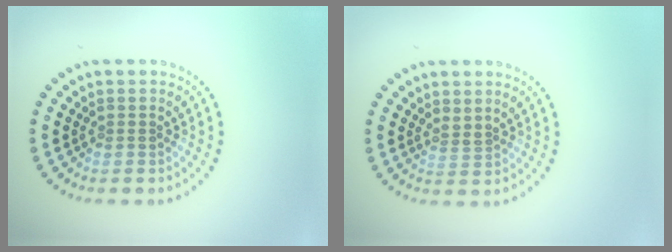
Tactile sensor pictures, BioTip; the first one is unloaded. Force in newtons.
{"total": 0.7, "press": 0.3, "slide": 0.6}